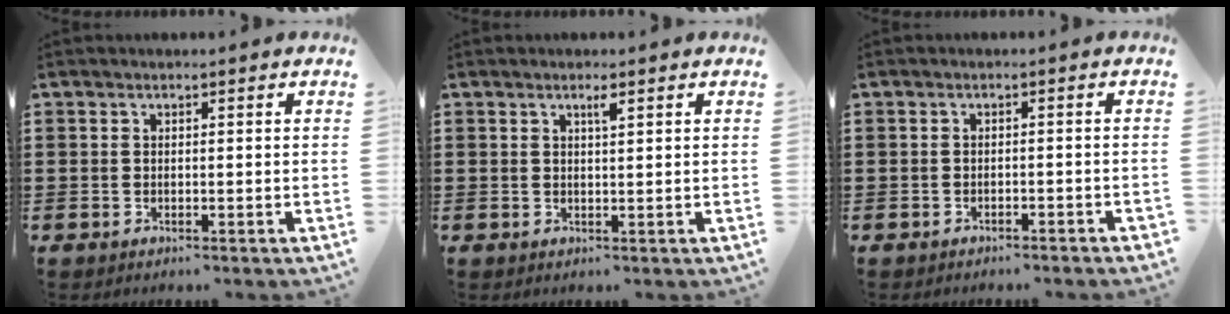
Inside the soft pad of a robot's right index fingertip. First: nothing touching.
{"total": 1.4, "force": [0.8, 0.1, 1.1], "torque": [-0.023, 0.000, 0.013]}
{"total": 1.2, "force": [-1.1, 0.2, 0.3], "torque": [-0.010, -0.001, -0.023]}